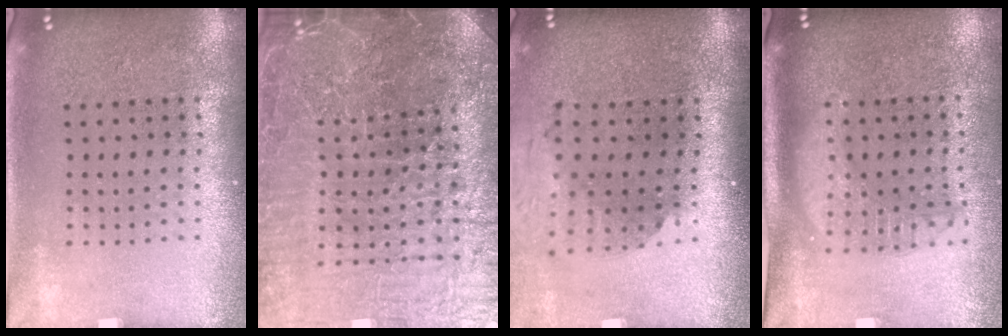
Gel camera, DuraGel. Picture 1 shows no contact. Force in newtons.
{"total": 5.1, "press": 4.8, "slide": 1.5}
{"total": 2.0, "press": 1.4, "slide": 1.3}
{"total": 1.8, "press": 1.5, "slide": 0.9}